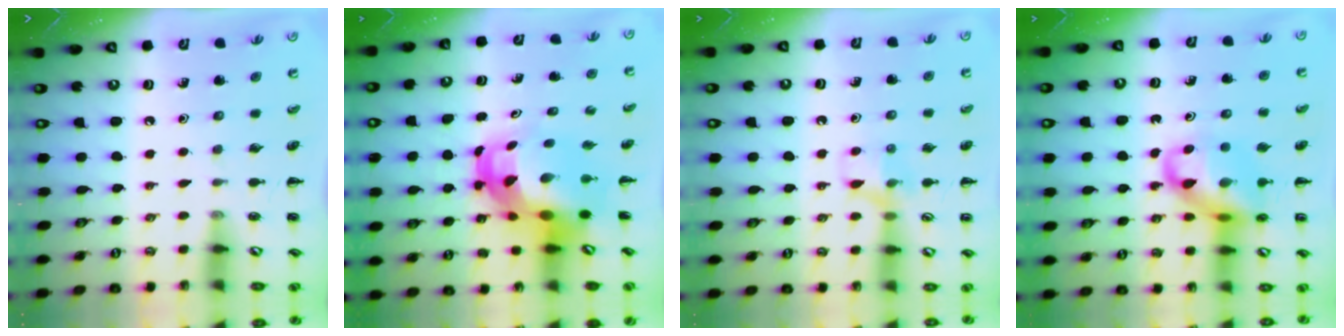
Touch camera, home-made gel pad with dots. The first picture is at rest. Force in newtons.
{"total": 8.8, "press": 8.5, "slide": 2.3}
{"total": 7.9, "press": 7.9, "slide": 0.7}
{"total": 13.6, "press": 13.1, "slide": 3.4}